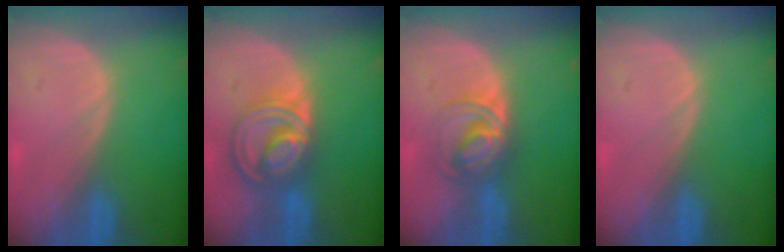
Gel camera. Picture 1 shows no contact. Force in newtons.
{"total": 8.7, "press": 7.4, "slide": 4.6}
{"total": 6.4, "press": 5.8, "slide": 2.8}
{"total": 0.0}